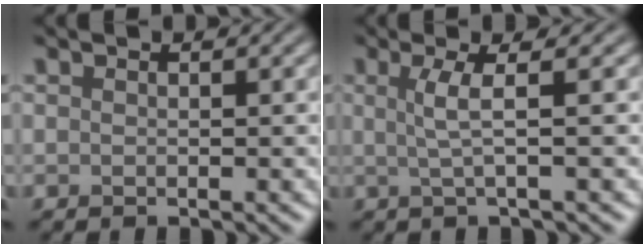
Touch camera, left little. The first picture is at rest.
{"total": 2.8, "force": [0.4, 0.5, 2.7], "torque": [-0.051, 0.000, 0.004]}